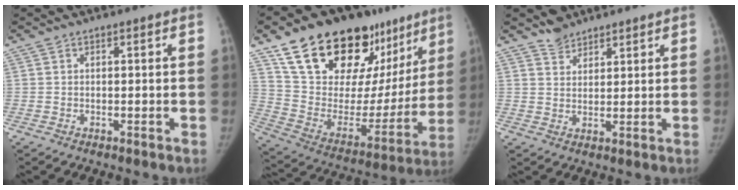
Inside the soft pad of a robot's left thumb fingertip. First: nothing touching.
{"total": 31.8, "force": [20.6, 16.5, 17.7], "torque": [-0.238, -0.049, 0.327]}
{"total": 3.7, "force": [3.2, 1.8, 0.2], "torque": [0.017, -0.022, 0.053]}